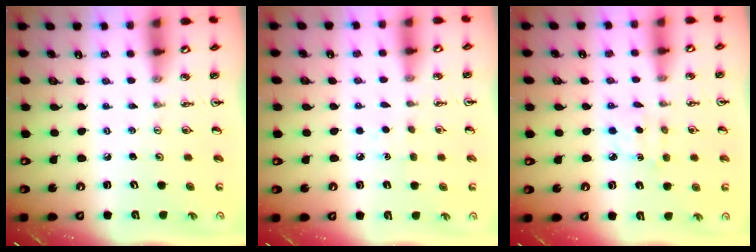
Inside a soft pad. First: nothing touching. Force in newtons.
{"total": 4.6, "press": 4.5, "slide": 0.5}
{"total": 4.7, "press": 4.7, "slide": 0.3}